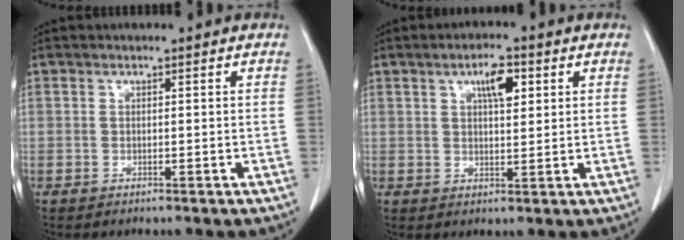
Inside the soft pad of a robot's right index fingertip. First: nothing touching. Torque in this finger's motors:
{"motor_torque": [0.08, 0.08, 0.08, 0.02]}